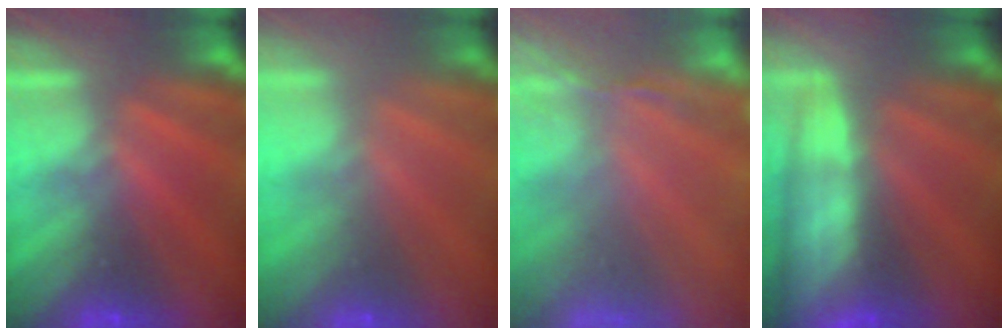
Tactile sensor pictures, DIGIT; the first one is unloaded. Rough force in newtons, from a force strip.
{"total": 2.3}
{"total": 10.9}
{"total": 5.7}